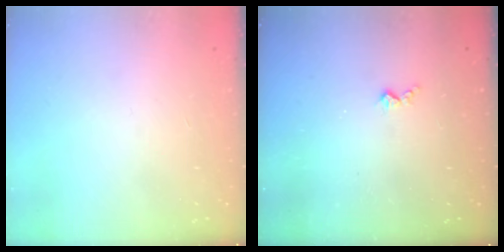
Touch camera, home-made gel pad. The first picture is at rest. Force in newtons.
{"total": 3.7, "press": 3.7, "slide": 0.5}